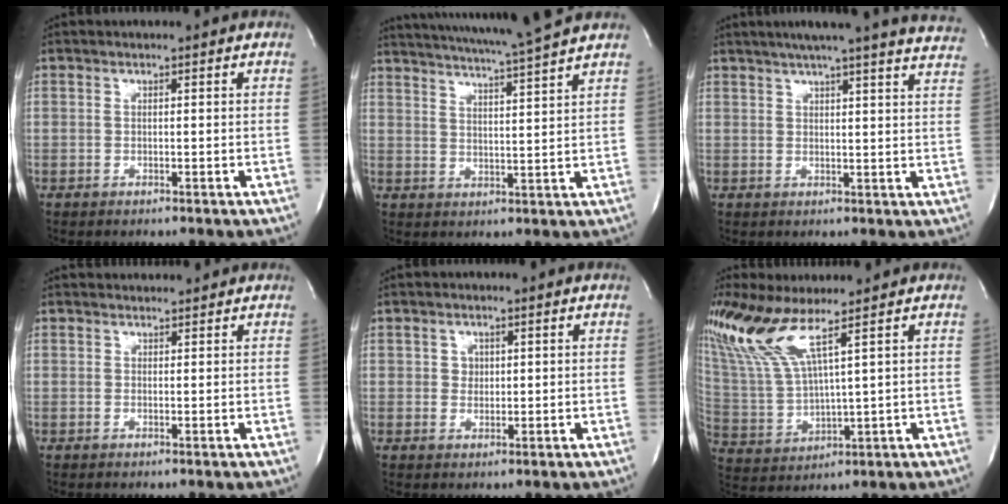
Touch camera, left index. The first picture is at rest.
{"total": 14.0, "force": [12.4, -1.7, 6.2], "torque": [-0.116, -0.020, 0.171]}
{"total": 22.3, "force": [19.7, 0.1, 10.4], "torque": [-0.158, -0.026, 0.230]}
{"total": 2.2, "force": [2.2, 0.3, 0.0], "torque": [-0.009, 0.016, 0.036]}
{"total": 1.4, "force": [0.3, 1.3, 0.5], "torque": [-0.008, -0.007, 0.005]}
{"total": 10.8, "force": [7.1, 0.4, 8.1], "torque": [-0.197, -0.004, 0.151]}